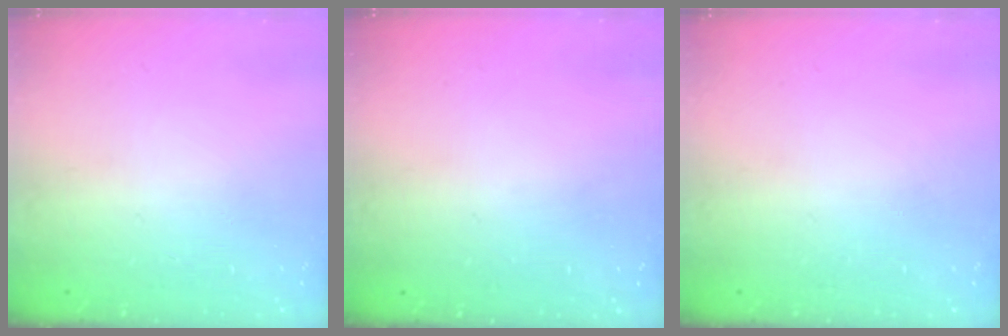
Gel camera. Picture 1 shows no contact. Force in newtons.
{"total": 2.8, "press": 2.8, "slide": 0.1}
{"total": 0.0}